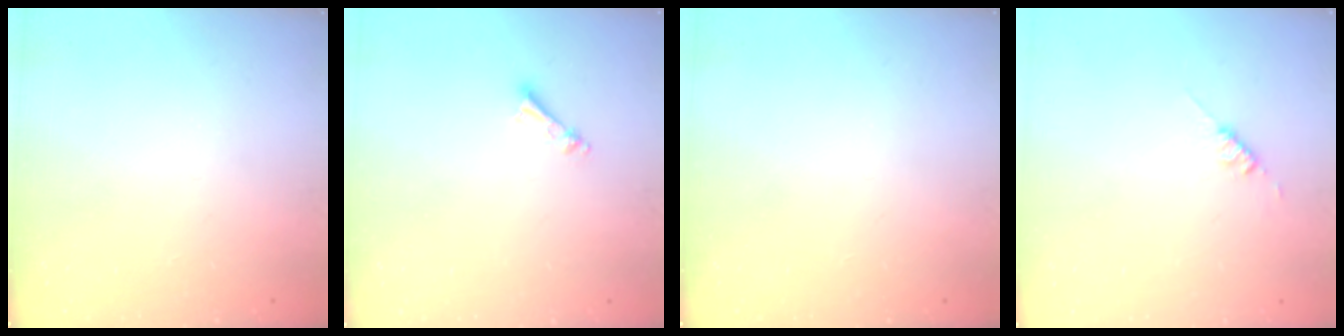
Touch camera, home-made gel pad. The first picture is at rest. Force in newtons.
{"total": 3.7, "press": 3.7, "slide": 0.3}
{"total": 0.0}
{"total": 2.6, "press": 2.6, "slide": 0.3}